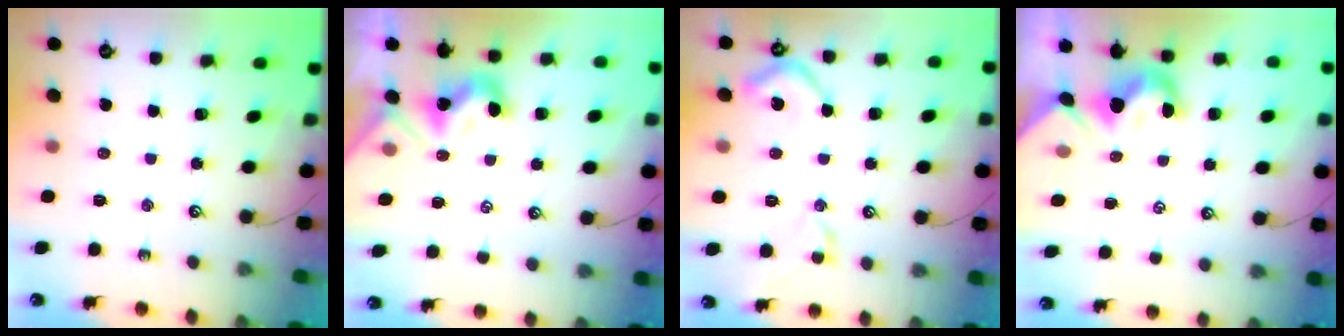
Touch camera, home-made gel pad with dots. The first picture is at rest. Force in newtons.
{"total": 2.0, "press": 2.0, "slide": 0.5}
{"total": 5.3, "press": 5.1, "slide": 1.1}
{"total": 2.0, "press": 1.9, "slide": 0.5}